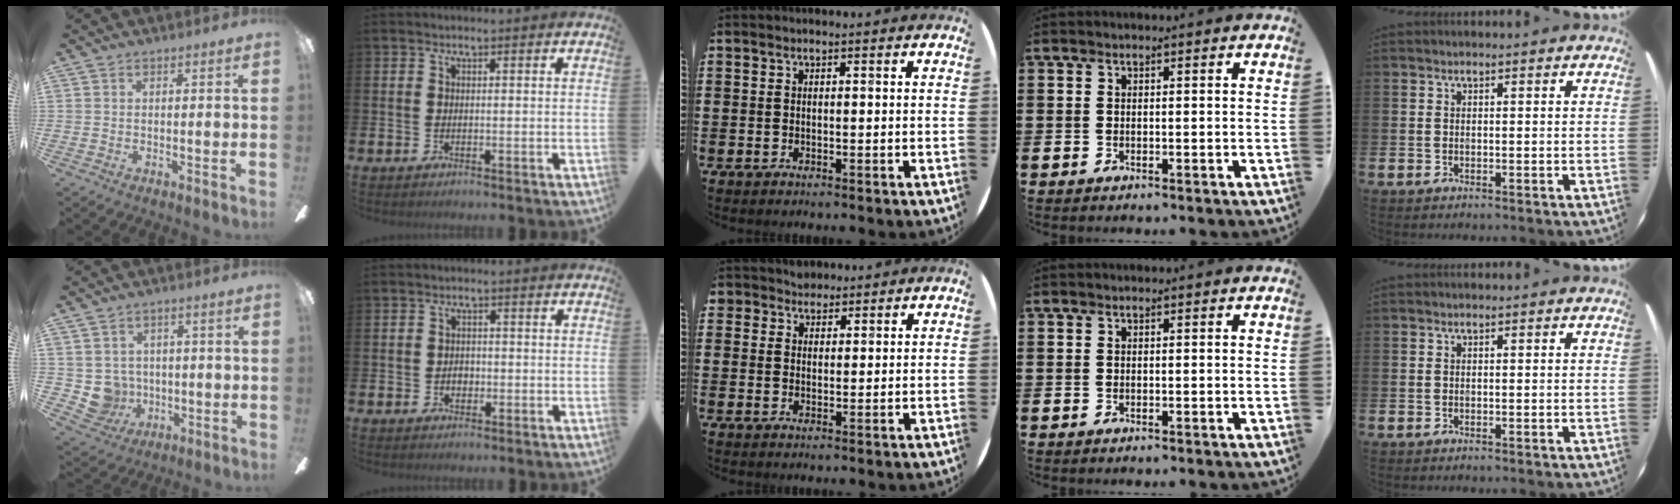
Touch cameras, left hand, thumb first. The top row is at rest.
{"thumb": {"total": 6.8, "force": [0.5, 6.6, 1.1], "torque": [-0.054, -0.009, 0.018]}, "index": {"total": 1.7, "force": [-0.4, 1.4, 1.0], "torque": [-0.011, 0.003, -0.011]}, "middle": {"total": 2.7, "force": [2.6, 0.9, -0.3], "torque": [-0.001, 0.002, 0.050]}}